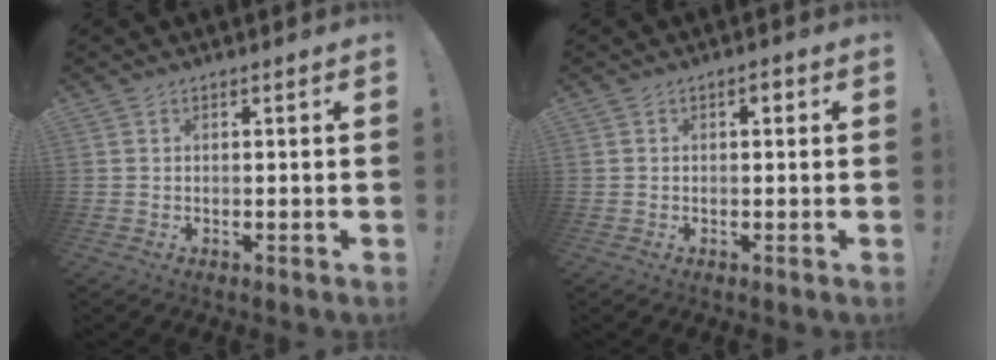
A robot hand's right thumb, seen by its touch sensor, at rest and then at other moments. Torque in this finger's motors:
{"motor_torque": [0.56, 0.92, 0.53, -0.02, -0.03]}